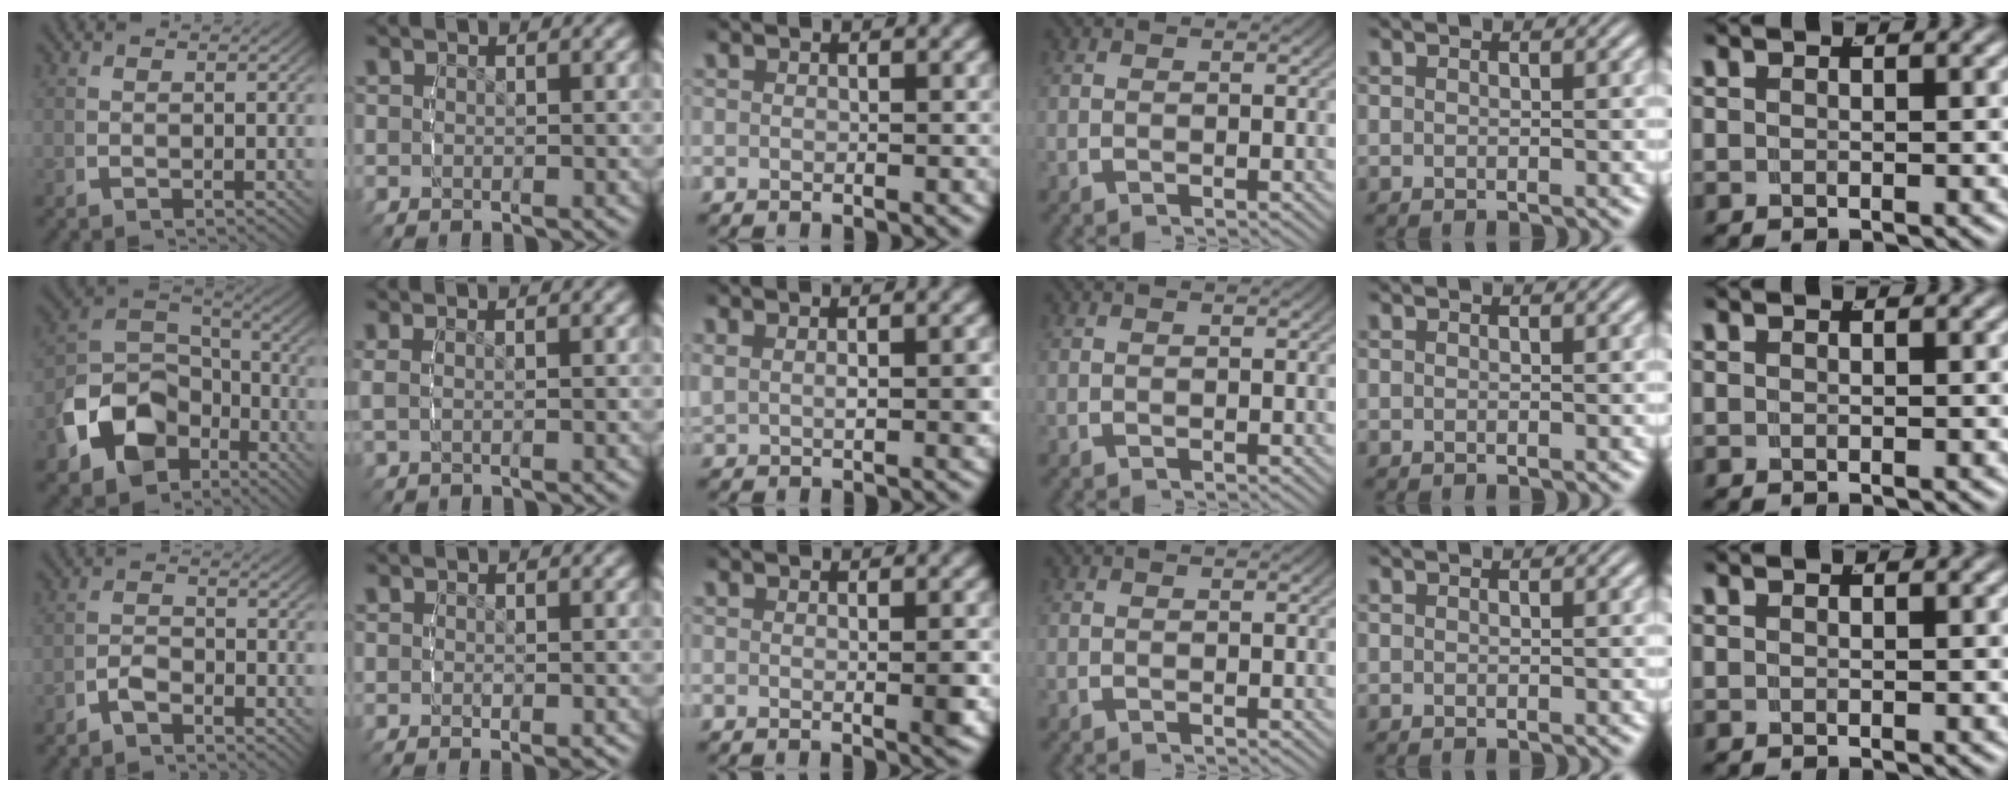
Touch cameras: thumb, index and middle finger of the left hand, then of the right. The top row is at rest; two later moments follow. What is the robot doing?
{"motion": "lift_and_place", "object": "bottle cap"}